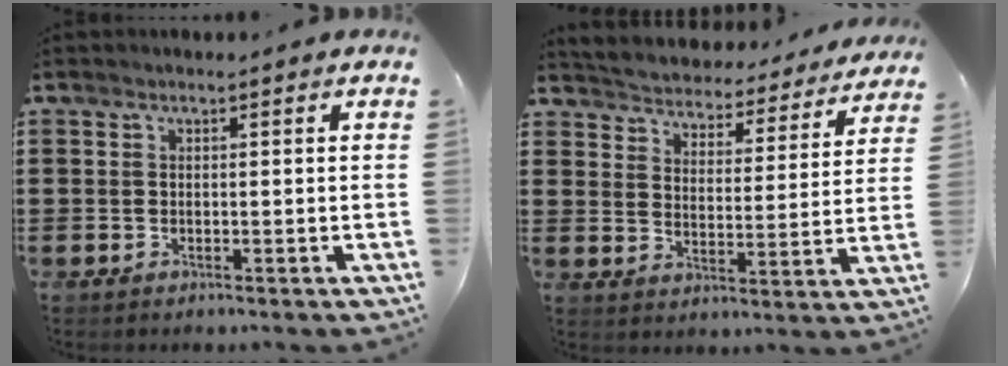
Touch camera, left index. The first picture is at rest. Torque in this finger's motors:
{"motor_torque": [2.14, 0.00, 0.72, 0.07]}